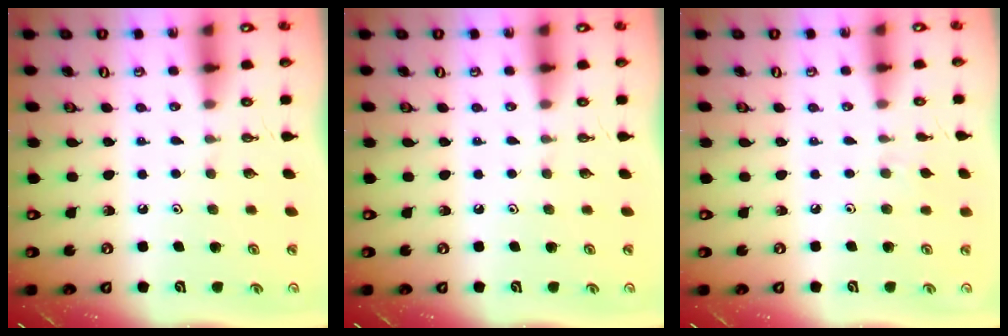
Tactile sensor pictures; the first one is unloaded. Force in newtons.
{"total": 0.0}
{"total": 3.3, "press": 3.2, "slide": 0.7}